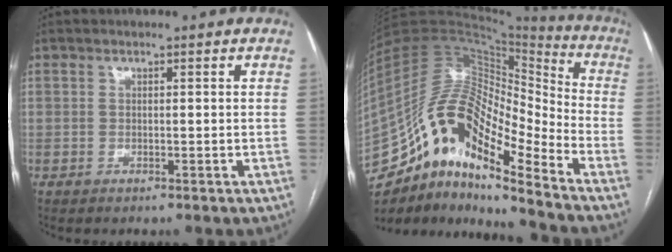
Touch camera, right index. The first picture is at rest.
{"total": 21.4, "force": [-14.3, 5.5, 15.0], "torque": [-0.303, 0.034, -0.254]}